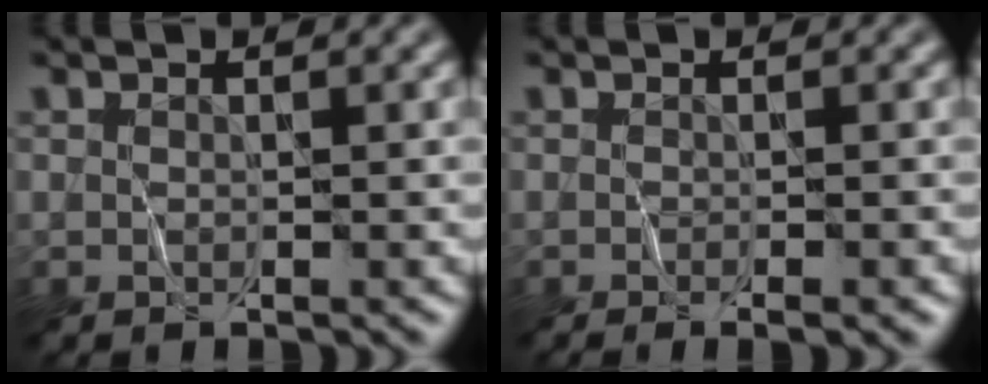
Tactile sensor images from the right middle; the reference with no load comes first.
{"total": 1.8, "force": [-1.0, 0.2, 1.4], "torque": [-0.016, -0.005, -0.015]}